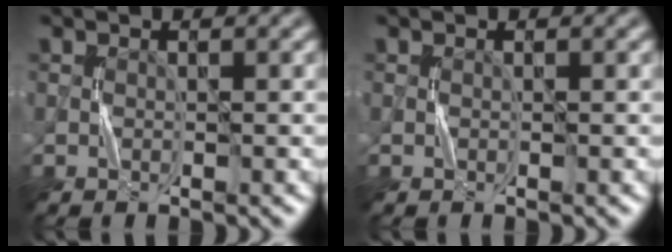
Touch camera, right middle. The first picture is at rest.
{"total": 0.0}